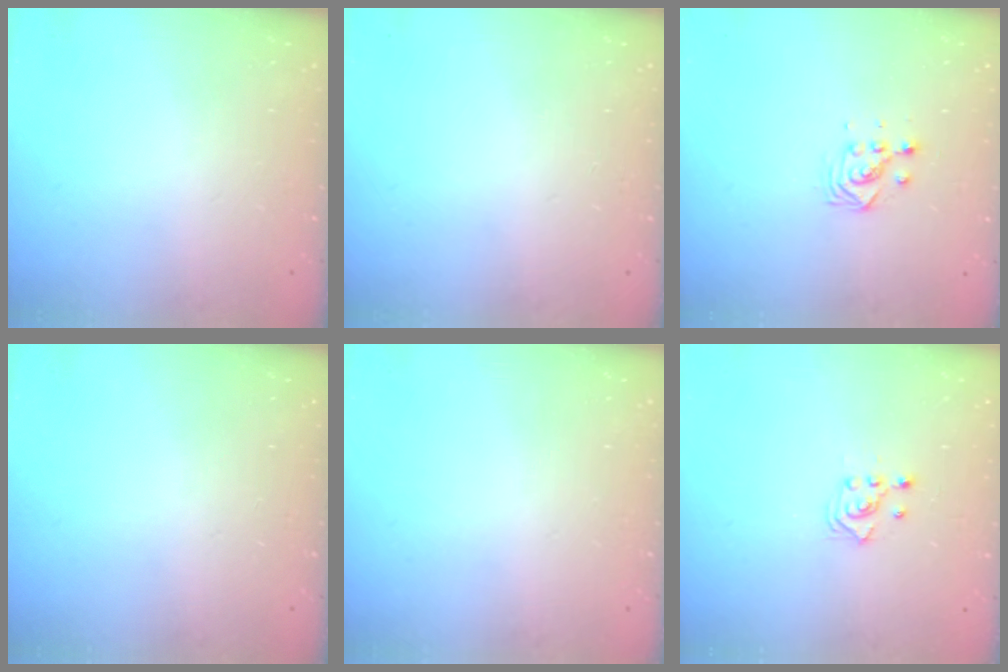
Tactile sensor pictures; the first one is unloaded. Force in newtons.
{"total": 0.0}
{"total": 3.2, "press": 3.2, "slide": 0.5}
{"total": 0.0}
{"total": 0.0}
{"total": 2.5, "press": 2.3, "slide": 1.0}